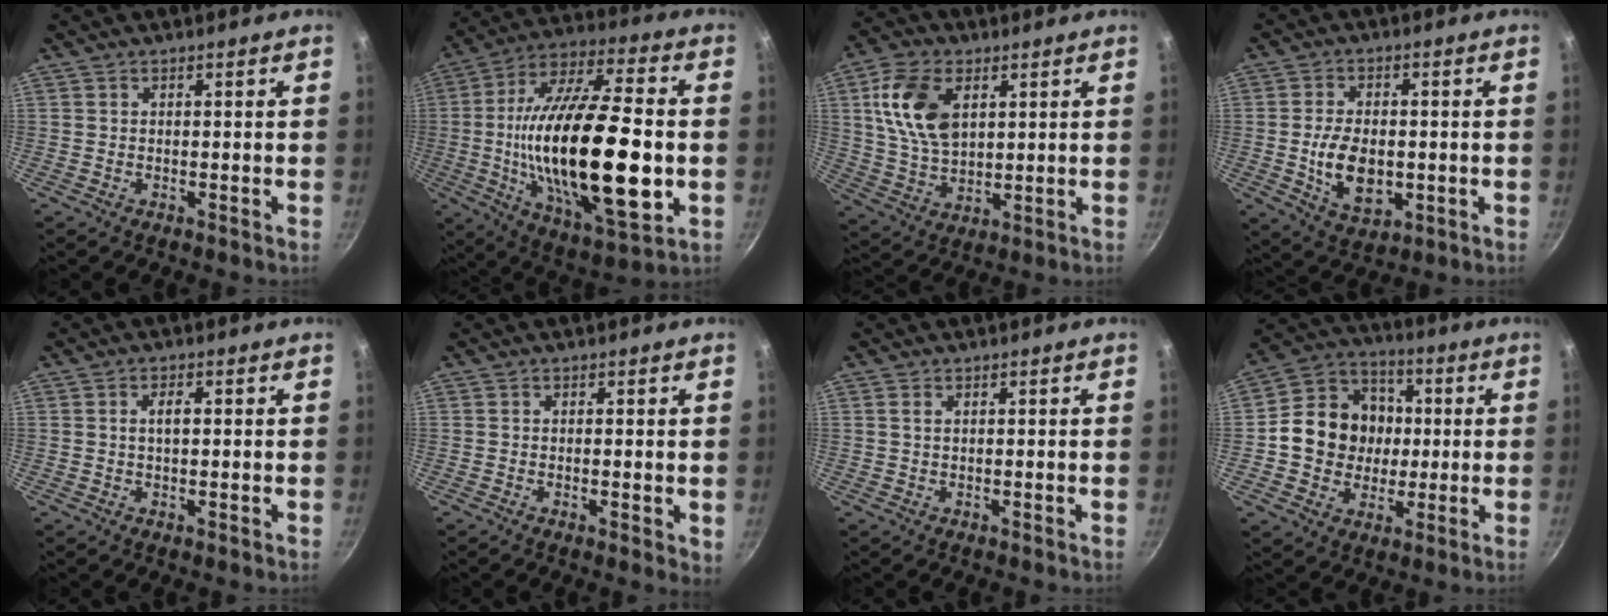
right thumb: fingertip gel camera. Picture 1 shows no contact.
{"total": 30.9, "force": [-2.7, 11.8, 28.5], "torque": [-0.506, 0.007, -0.044]}
{"total": 13.4, "force": [4.1, 8.3, 9.6], "torque": [-0.166, -0.013, 0.080]}
{"total": 10.4, "force": [-1.2, 6.5, 8.0], "torque": [-0.128, -0.004, -0.012]}
{"total": 2.6, "force": [0.3, 1.2, 2.3], "torque": [-0.040, 0.005, 0.003]}
{"total": 2.5, "force": [-0.1, 1.0, 2.3], "torque": [-0.030, -0.006, -0.003]}
{"total": 0.8, "force": [0.3, 0.4, 0.6], "torque": [-0.012, 0.001, 0.004]}
{"total": 15.1, "force": [0.2, 13.2, 7.1], "torque": [-0.087, 0.022, -0.007]}